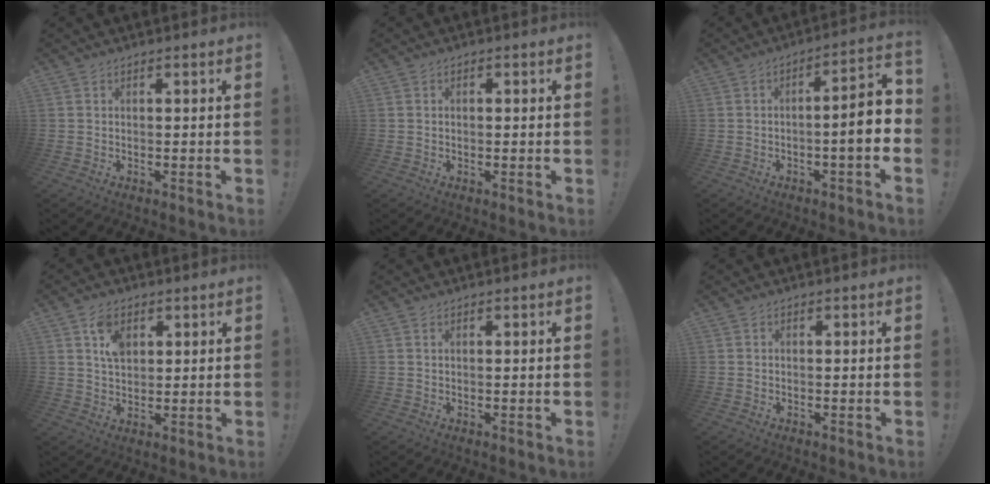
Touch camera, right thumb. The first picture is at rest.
{"total": 0.8, "force": [-0.3, 0.5, 0.6], "torque": [-0.013, 0.003, -0.005]}
{"total": 9.1, "force": [-1.8, 1.0, 8.9], "torque": [-0.126, -0.002, -0.036]}
{"total": 6.9, "force": [3.1, 4.6, 4.2], "torque": [-0.064, -0.005, 0.057]}
{"total": 0.6, "force": [0.3, 0.1, 0.5], "torque": [-0.007, 0.000, 0.005]}
{"total": 0.0}